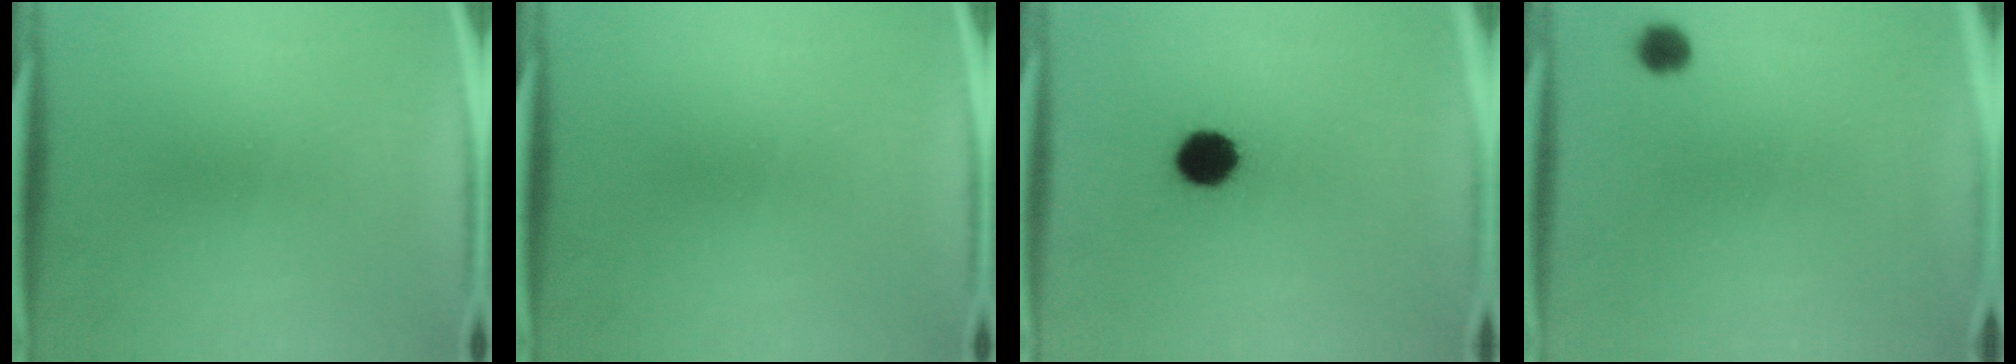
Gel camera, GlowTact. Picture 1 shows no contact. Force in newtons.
{"total": 0.0}
{"total": 8.4}
{"total": 2.6}